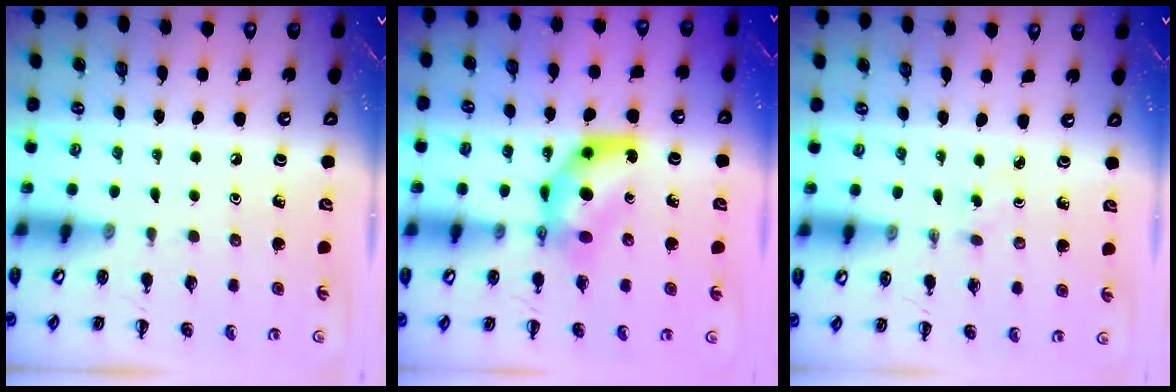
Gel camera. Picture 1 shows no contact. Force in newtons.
{"total": 7.7, "press": 7.5, "slide": 1.4}
{"total": 1.3, "press": 1.1, "slide": 0.7}